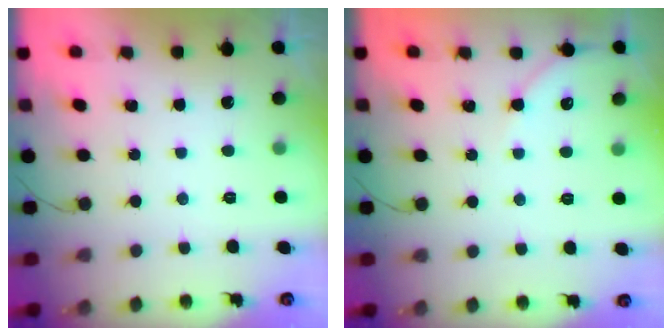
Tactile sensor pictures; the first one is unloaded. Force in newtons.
{"total": 4.3, "press": 4.3, "slide": 0.6}